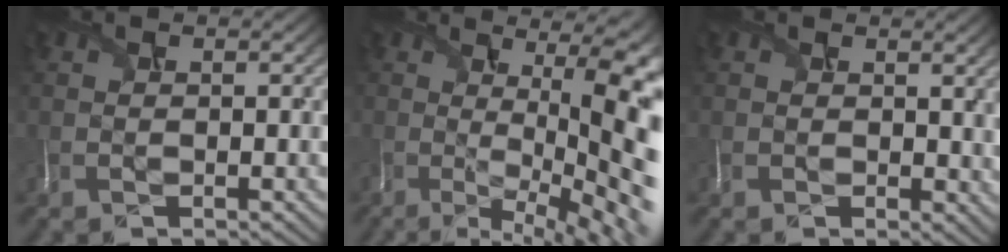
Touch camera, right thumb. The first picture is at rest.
{"total": 16.2, "force": [-0.3, 5.3, 15.3], "torque": [-0.188, 0.000, 0.030]}
{"total": 1.1, "force": [0.5, 0.4, 0.8], "torque": [-0.016, -0.001, 0.014]}